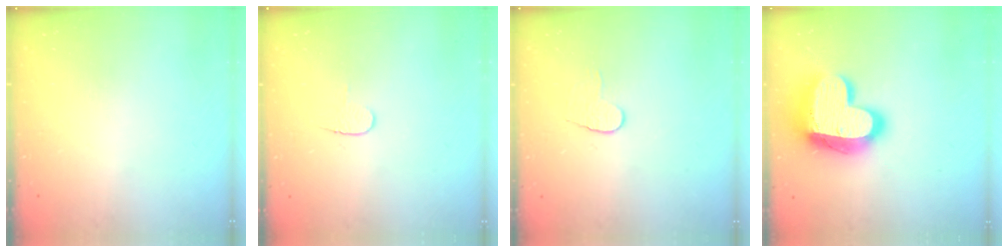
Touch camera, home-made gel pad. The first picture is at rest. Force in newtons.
{"total": 3.8, "press": 3.8, "slide": 0.4}
{"total": 6.0, "press": 6.0, "slide": 0.5}
{"total": 19.7, "press": 19.7, "slide": 1.4}